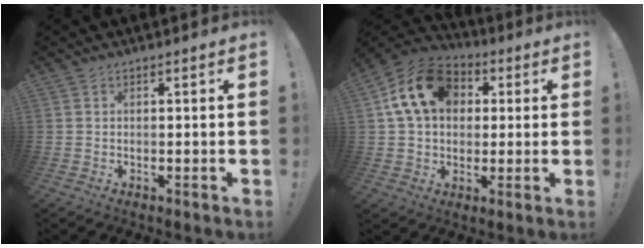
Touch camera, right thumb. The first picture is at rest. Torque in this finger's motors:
{"motor_torque": [0.03, 0.95, 0.45, -0.23, 0.09]}